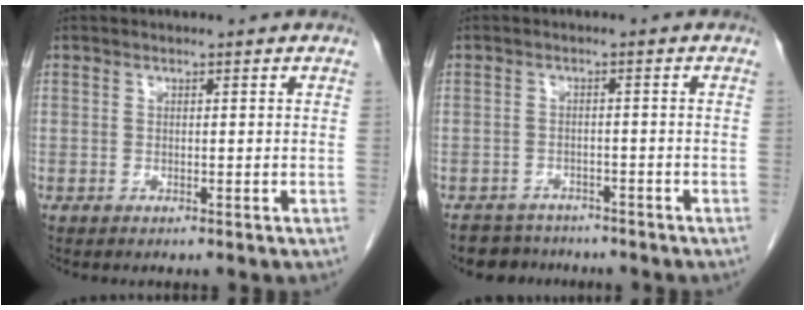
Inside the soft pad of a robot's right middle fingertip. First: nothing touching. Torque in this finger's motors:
{"motor_torque": [-0.02, 0.03, -0.05, -0.01]}